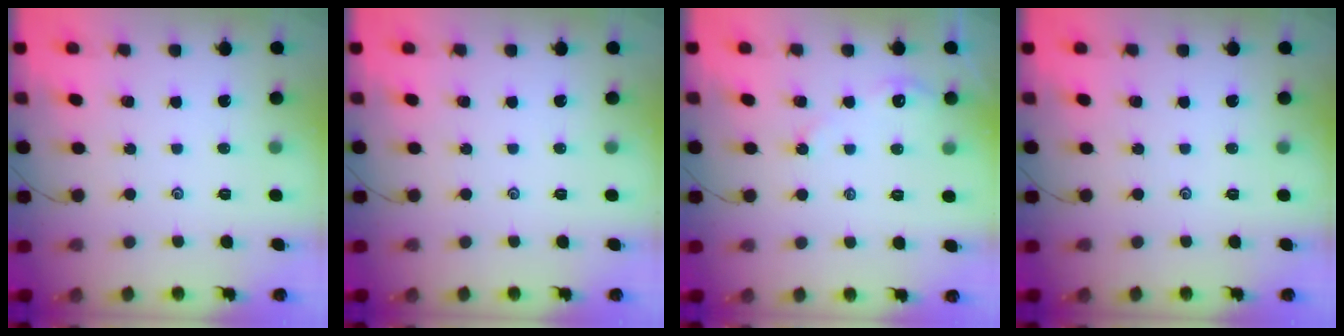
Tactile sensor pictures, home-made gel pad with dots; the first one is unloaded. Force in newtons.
{"total": 0.0}
{"total": 3.6, "press": 3.6, "slide": 0.3}
{"total": 0.0}